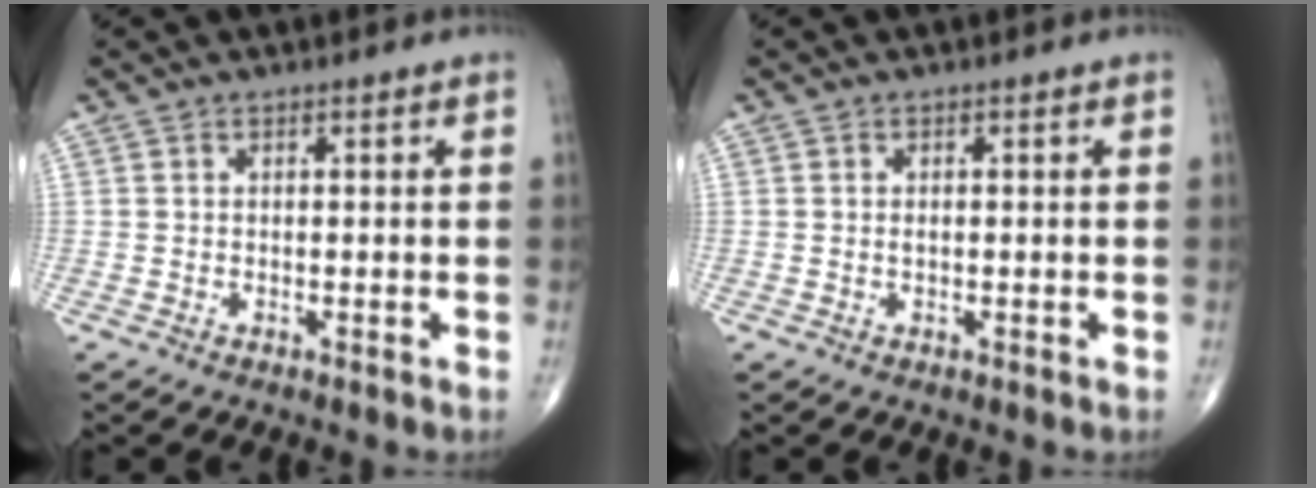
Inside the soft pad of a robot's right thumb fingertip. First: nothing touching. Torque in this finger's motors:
{"motor_torque": [-0.24, -0.07, 0.07, 0.07, 0.02]}